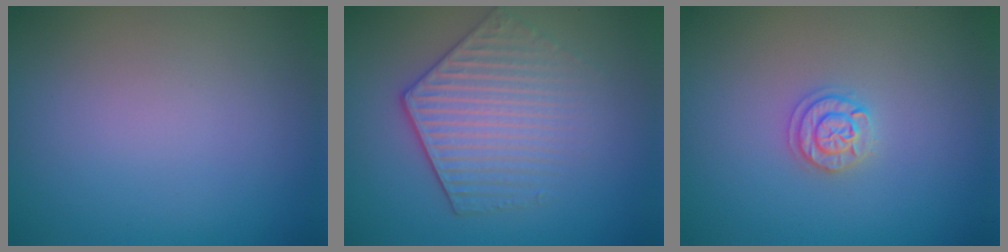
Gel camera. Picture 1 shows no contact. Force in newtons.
{"total": 4.4, "press": 3.8, "slide": 2.3}
{"total": 1.8, "press": 1.8, "slide": 0.3}